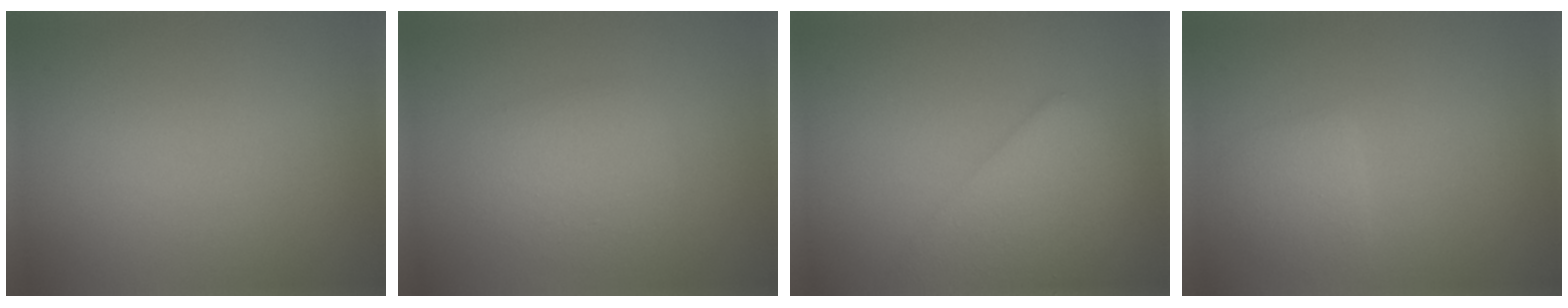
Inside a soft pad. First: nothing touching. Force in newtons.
{"total": 2.4, "press": 2.4, "slide": 0.2}
{"total": 6.1, "press": 6.1, "slide": 0.1}
{"total": 1.7, "press": 1.7, "slide": 0.0}